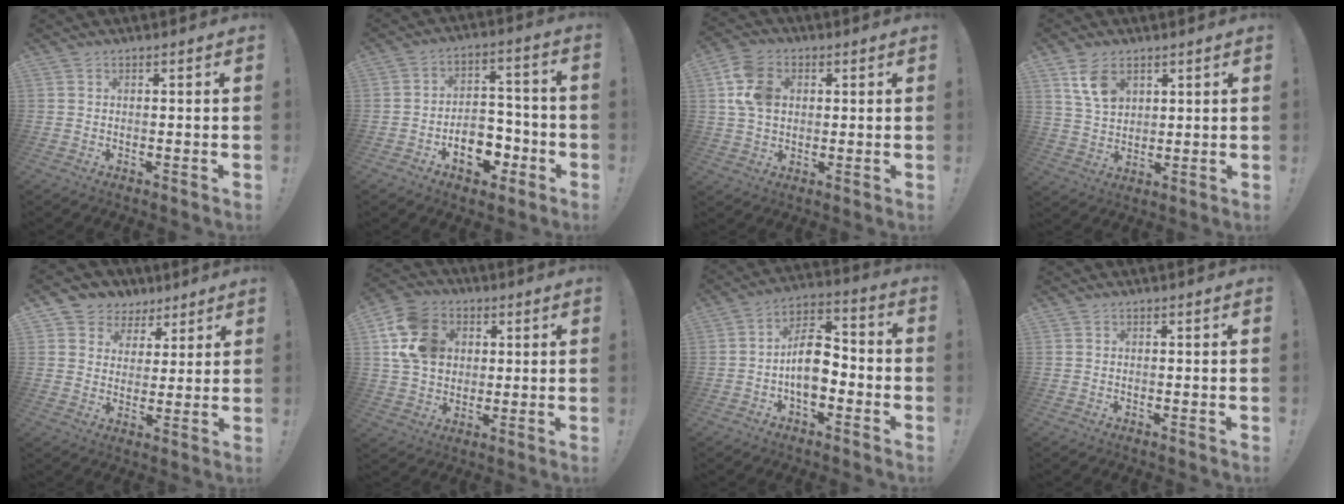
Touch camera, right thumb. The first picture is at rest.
{"total": 11.9, "force": [-5.3, 8.2, 6.7], "torque": [-0.079, 0.048, -0.082]}
{"total": 11.2, "force": [2.4, 8.5, 6.9], "torque": [-0.135, 0.010, 0.048]}
{"total": 8.5, "force": [4.4, 5.6, 4.5], "torque": [-0.074, -0.014, 0.088]}
{"total": 6.9, "force": [3.5, 5.9, 0.8], "torque": [-0.007, -0.024, 0.071]}
{"total": 15.5, "force": [3.8, 12.5, 8.2], "torque": [-0.134, -0.004, 0.080]}
{"total": 12.4, "force": [-2.9, 7.4, 9.5], "torque": [-0.157, 0.024, -0.051]}
{"total": 0.0}